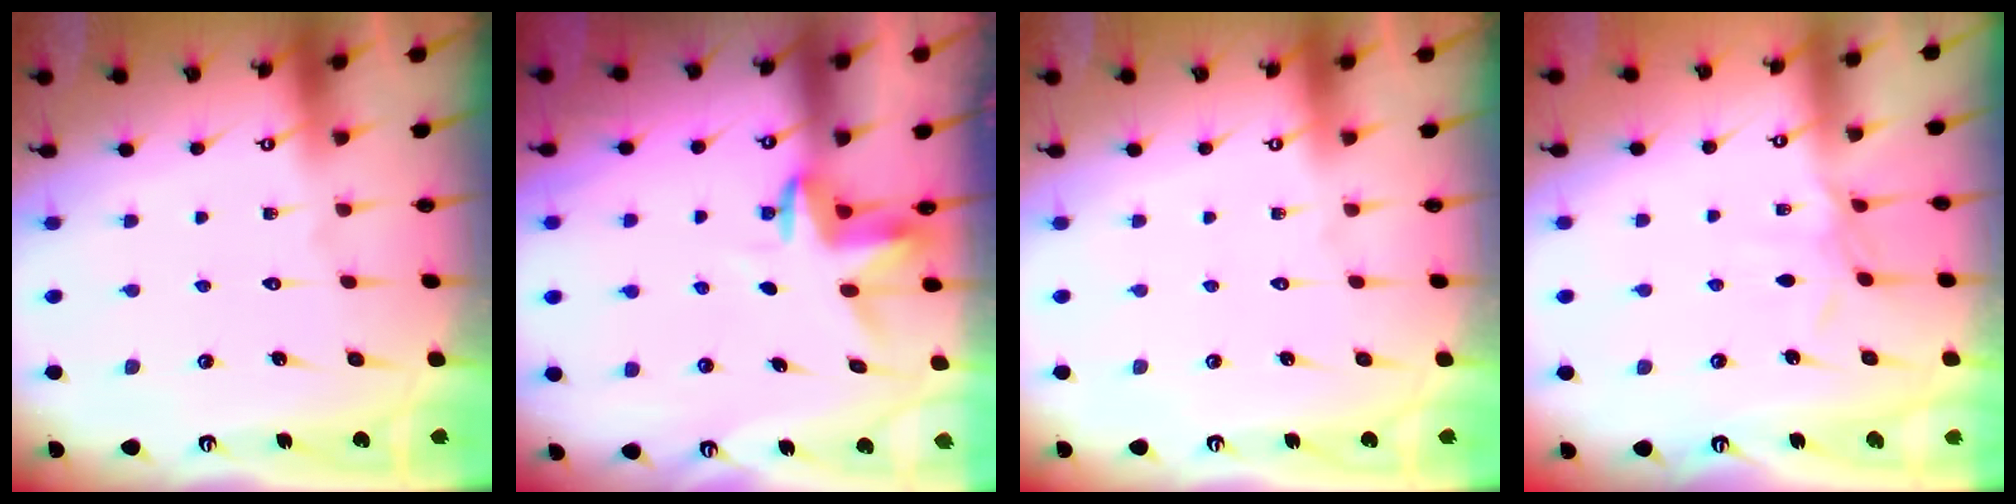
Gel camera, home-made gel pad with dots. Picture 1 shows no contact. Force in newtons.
{"total": 3.5, "press": 3.5, "slide": 0.2}
{"total": 0.0}
{"total": 4.5, "press": 4.5, "slide": 0.5}